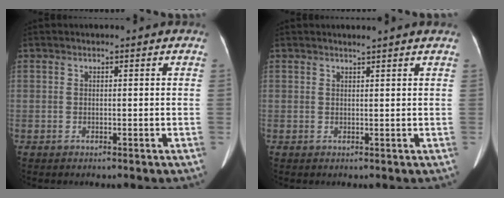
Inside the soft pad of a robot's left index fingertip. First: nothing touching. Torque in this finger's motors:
{"motor_torque": [-0.18, -0.18, 0.02, 0.03]}